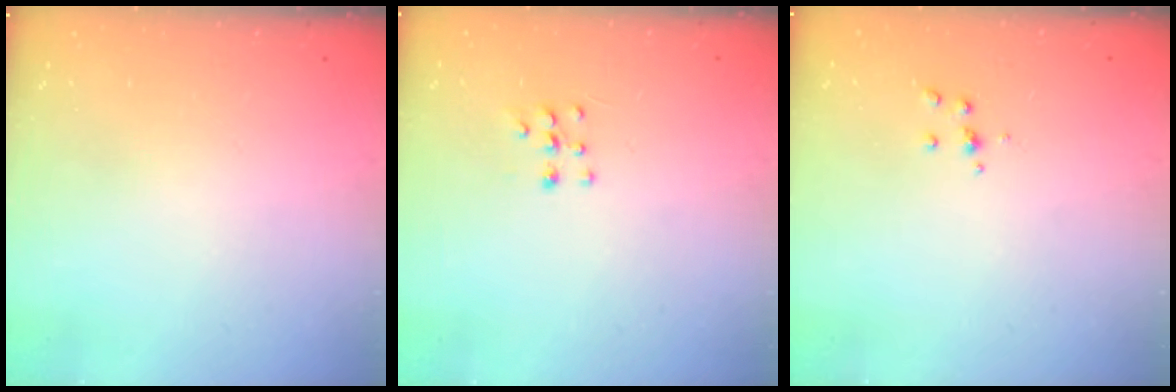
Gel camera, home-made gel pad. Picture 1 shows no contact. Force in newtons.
{"total": 5.9, "press": 5.8, "slide": 1.1}
{"total": 3.6, "press": 3.6, "slide": 0.3}